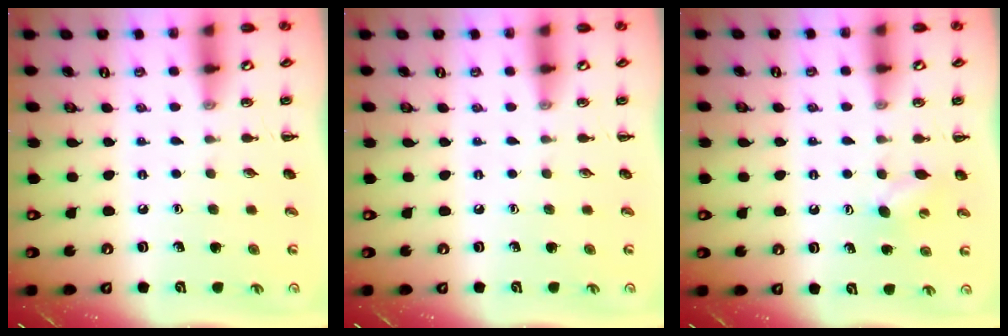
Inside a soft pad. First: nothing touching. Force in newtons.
{"total": 0.0}
{"total": 4.9, "press": 4.8, "slide": 0.9}